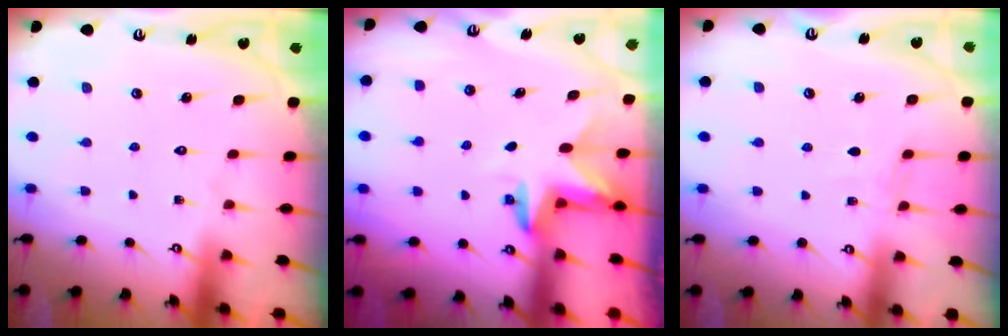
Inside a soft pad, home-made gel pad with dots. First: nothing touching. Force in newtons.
{"total": 3.2, "press": 3.2, "slide": 0.1}
{"total": 3.4, "press": 3.4, "slide": 0.4}